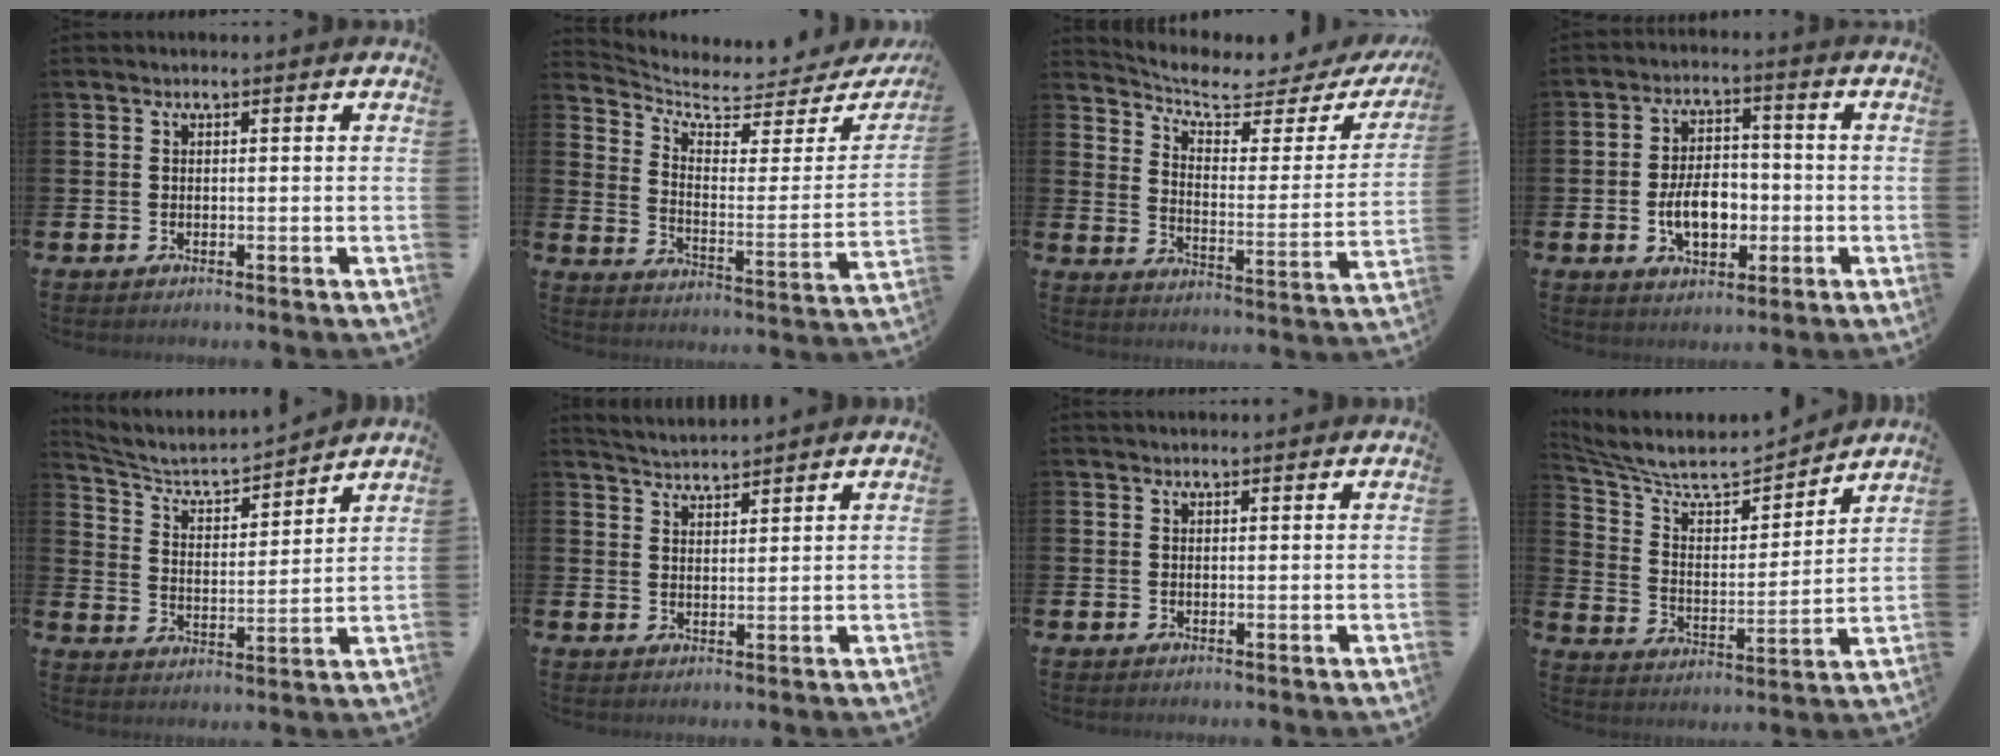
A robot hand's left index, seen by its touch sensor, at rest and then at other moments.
{"total": 5.6, "force": [5.0, 1.9, 1.7], "torque": [-0.059, -0.049, 0.079]}
{"total": 6.0, "force": [5.1, 1.8, 2.6], "torque": [-0.068, -0.044, 0.076]}
{"total": 6.4, "force": [-1.7, 4.0, 4.8], "torque": [-0.067, 0.006, -0.035]}
{"total": 5.1, "force": [4.6, 1.2, 1.6], "torque": [-0.061, -0.037, 0.073]}
{"total": 3.5, "force": [3.5, -0.1, 0.0], "torque": [-0.007, -0.022, 0.063]}
{"total": 0.7, "force": [0.7, 0.1, 0.2], "torque": [0.007, -0.003, 0.011]}
{"total": 7.7, "force": [7.0, 1.9, 2.7], "torque": [-0.091, -0.056, 0.118]}